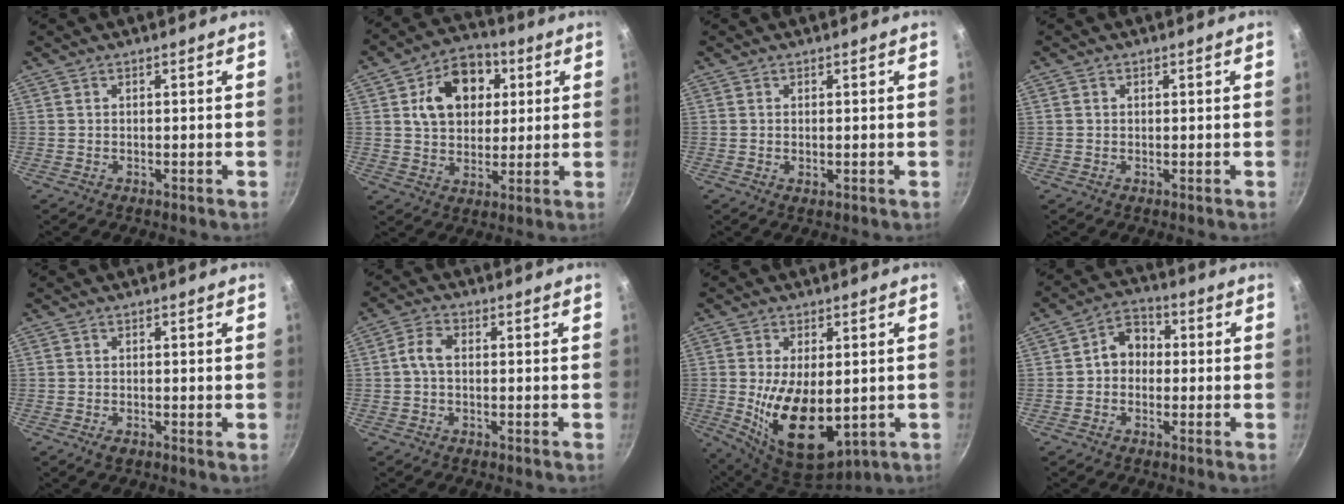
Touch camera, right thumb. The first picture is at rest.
{"total": 13.9, "force": [3.9, 10.3, 8.5], "torque": [-0.098, 0.007, 0.056]}
{"total": 1.1, "force": [0.0, 0.4, 1.0], "torque": [-0.018, -0.003, -0.001]}
{"total": 0.7, "force": [0.1, 0.6, 0.2], "torque": [-0.003, 0.003, 0.000]}
{"total": 1.6, "force": [-0.6, 0.7, 1.2], "torque": [-0.023, -0.003, -0.013]}
{"total": 3.9, "force": [0.0, 2.4, 3.0], "torque": [-0.062, 0.016, -0.008]}
{"total": 15.3, "force": [-1.1, 8.3, 12.8], "torque": [-0.209, -0.021, 0.001]}
{"total": 6.4, "force": [-0.1, 5.3, 3.6], "torque": [-0.019, 0.019, -0.016]}